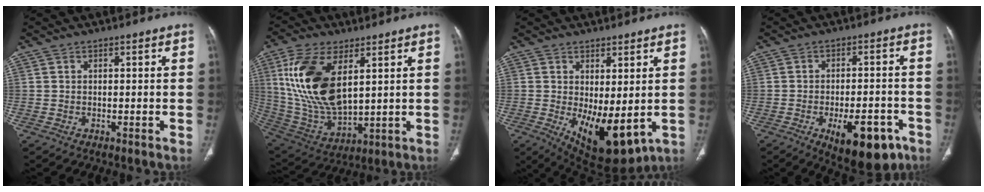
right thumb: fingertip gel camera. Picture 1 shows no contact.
{"total": 18.9, "force": [5.7, 9.4, 15.3], "torque": [-0.305, -0.026, 0.121]}
{"total": 11.7, "force": [-1.2, 5.3, 10.4], "torque": [-0.150, -0.021, 0.005]}
{"total": 13.1, "force": [-6.3, 5.9, 9.9], "torque": [-0.116, 0.021, -0.079]}